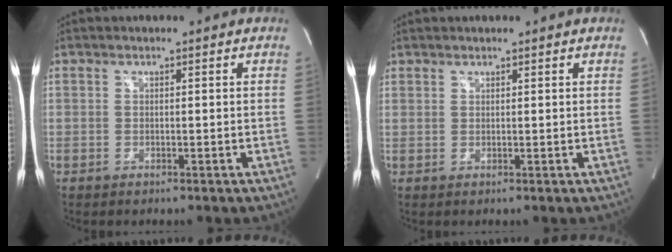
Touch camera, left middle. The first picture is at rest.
{"total": 0.8, "force": [0.7, 0.4, 0.0], "torque": [0.001, 0.002, 0.011]}